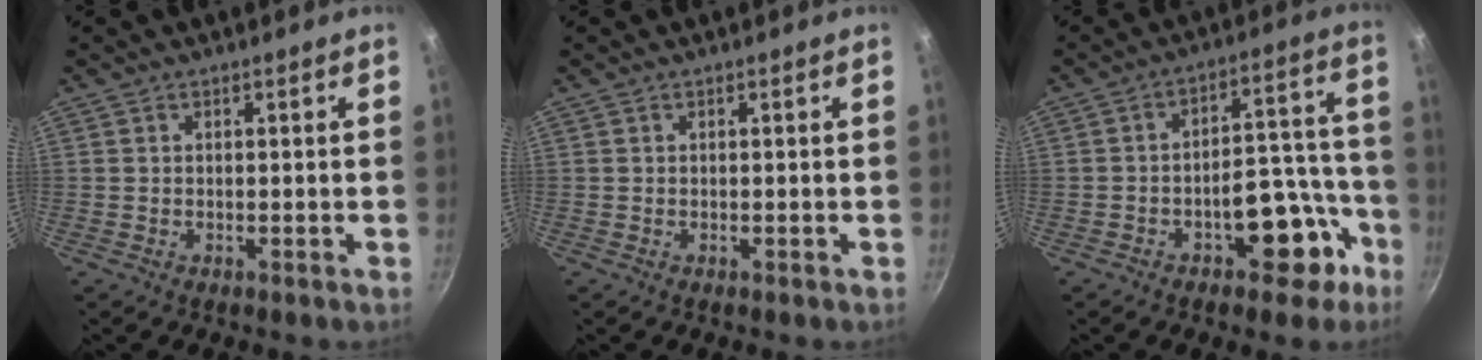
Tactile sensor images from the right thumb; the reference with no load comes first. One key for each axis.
{"total": 0.0}
{"total": 13.1, "fx": -6.3, "fy": 7.0, "fz": 9.1, "tx": -0.063, "ty": 0.076, "tz": -0.079}